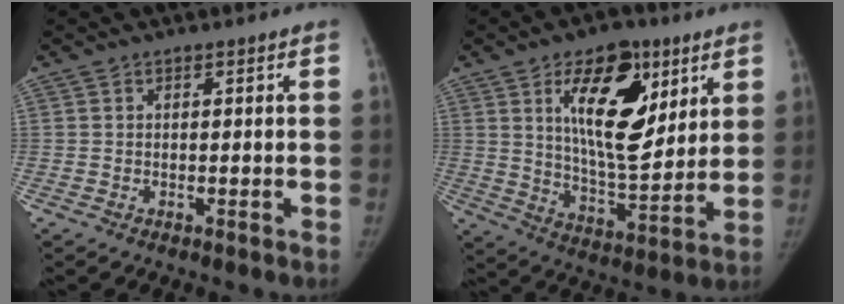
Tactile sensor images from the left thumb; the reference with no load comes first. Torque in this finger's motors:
{"motor_torque": [0.25, 0.38, 1.70, -0.53, 0.12]}